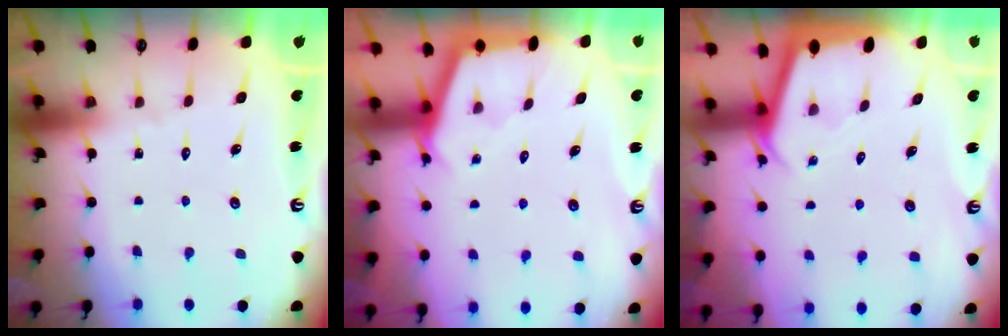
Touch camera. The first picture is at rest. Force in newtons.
{"total": 2.9, "press": 2.9, "slide": 0.3}
{"total": 2.2, "press": 2.2, "slide": 0.1}